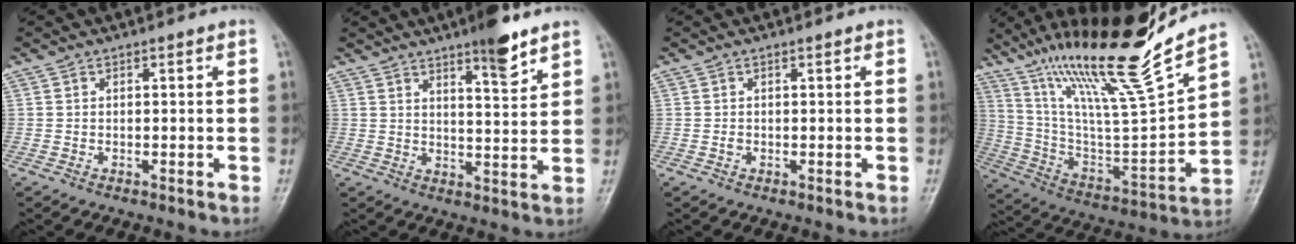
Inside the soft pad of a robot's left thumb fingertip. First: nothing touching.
{"total": 9.3, "force": [6.7, 1.9, 6.2], "torque": [-0.079, -0.051, 0.104]}
{"total": 0.5, "force": [0.0, 0.4, 0.3], "torque": [-0.003, 0.000, 0.001]}
{"total": 24.6, "force": [17.6, 2.3, 17.0], "torque": [-0.265, -0.072, 0.317]}